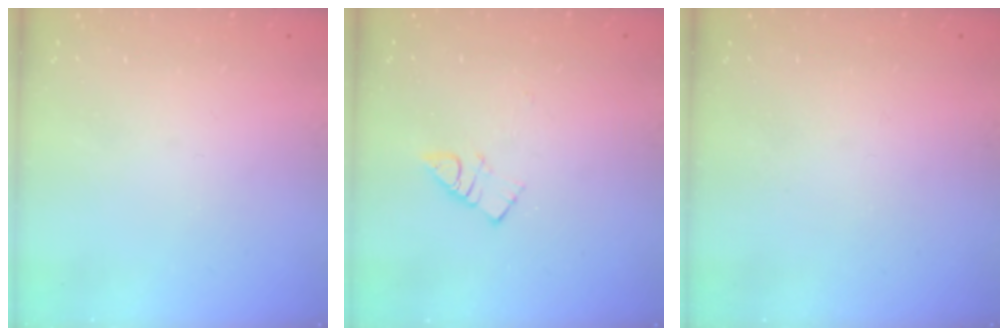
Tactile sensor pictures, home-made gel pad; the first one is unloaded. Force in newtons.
{"total": 3.9, "press": 3.9, "slide": 0.5}
{"total": 2.8, "press": 2.8, "slide": 0.4}